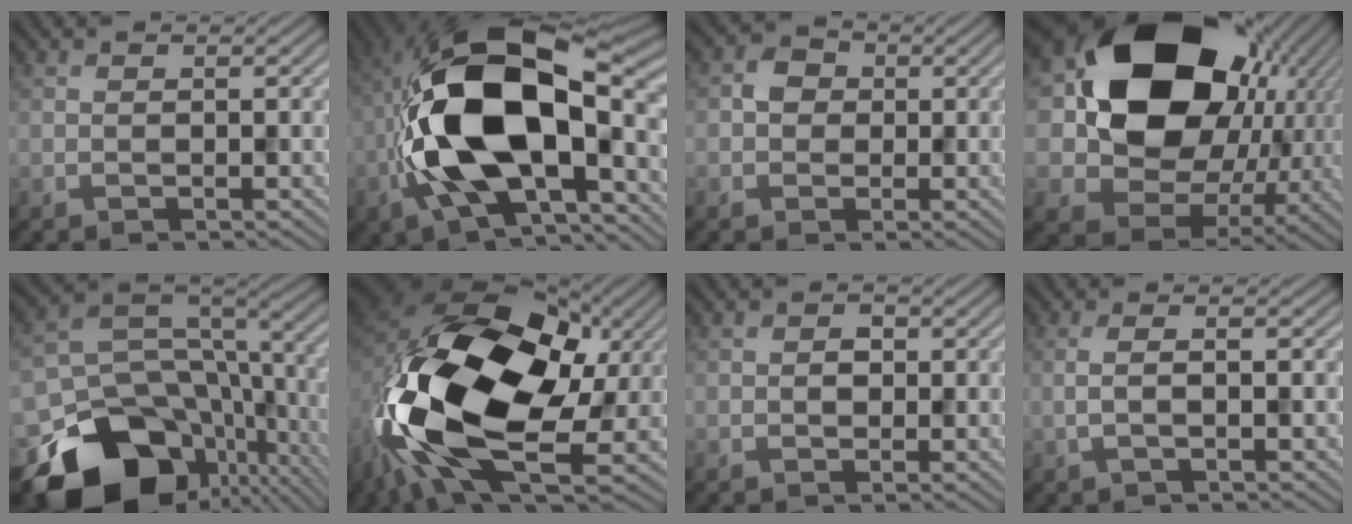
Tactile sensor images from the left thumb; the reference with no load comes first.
{"total": 17.5, "force": [-2.0, 9.0, 14.9], "torque": [-0.298, 0.002, -0.041]}
{"total": 2.6, "force": [0.1, 2.4, 0.9], "torque": [-0.016, 0.005, -0.004]}
{"total": 20.3, "force": [5.1, 15.9, 11.6], "torque": [-0.227, -0.013, 0.107]}
{"total": 18.3, "force": [-9.1, 12.6, 9.7], "torque": [-0.221, -0.064, -0.121]}
{"total": 20.6, "force": [-1.9, 13.0, 15.9], "torque": [-0.354, -0.030, -0.025]}
{"total": 1.3, "force": [0.0, 1.1, 0.7], "torque": [-0.014, -0.003, -0.003]}
{"total": 2.2, "force": [-0.1, 0.5, 2.1], "torque": [-0.039, 0.005, -0.009]}